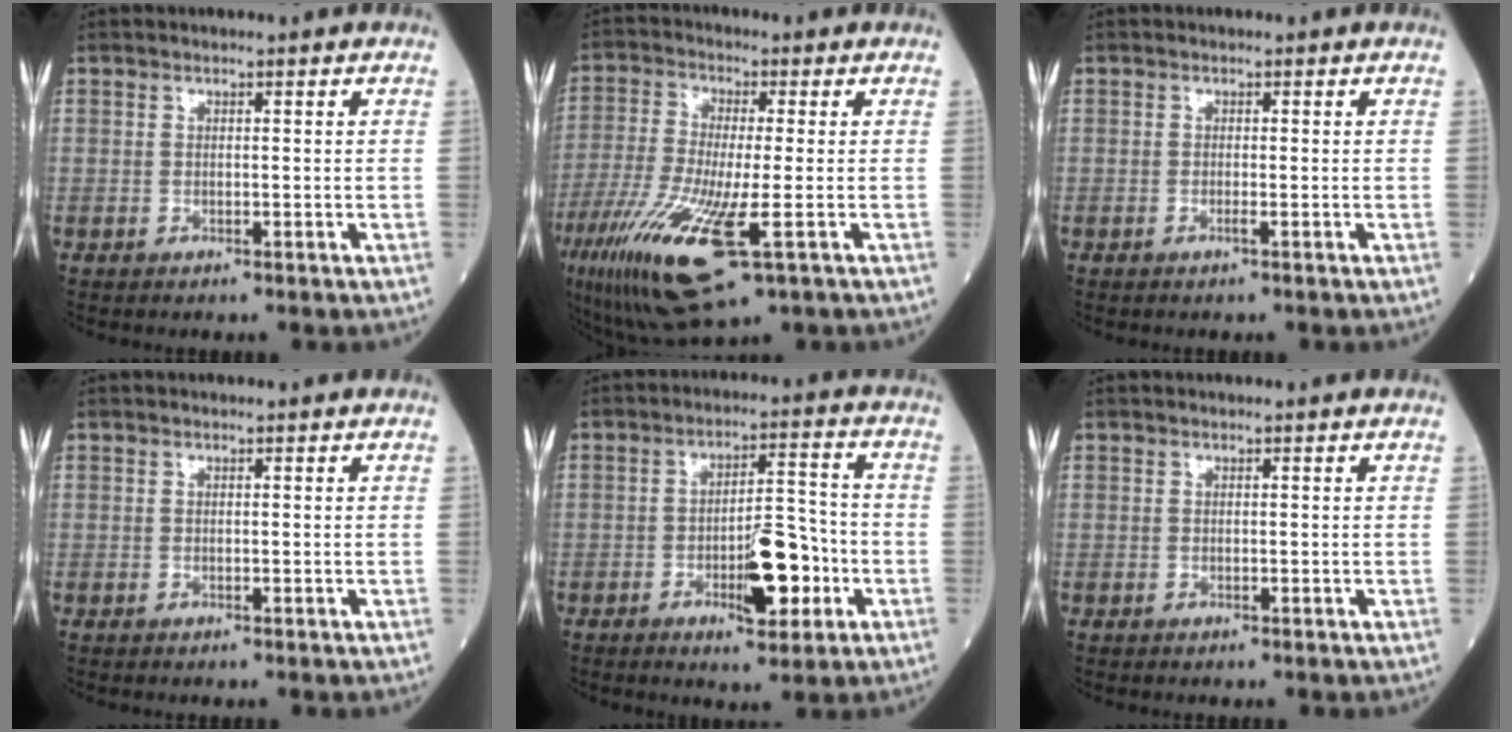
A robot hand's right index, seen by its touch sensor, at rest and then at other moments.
{"total": 16.2, "force": [-6.3, 3.0, 14.6], "torque": [-0.318, -0.049, -0.105]}
{"total": 0.6, "force": [-0.2, -0.1, 0.5], "torque": [-0.012, 0.000, -0.001]}
{"total": 0.0}
{"total": 8.6, "force": [-3.1, 2.5, 7.6], "torque": [-0.118, 0.008, -0.043]}
{"total": 0.0}